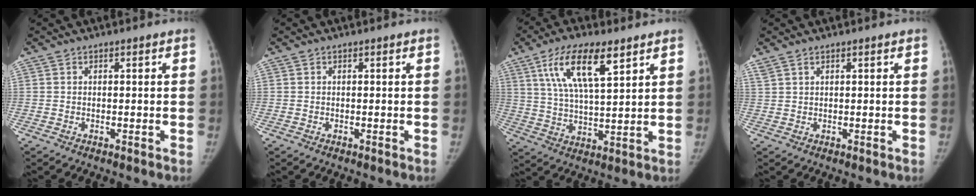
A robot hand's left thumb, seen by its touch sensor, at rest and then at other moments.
{"total": 0.0}
{"total": 13.1, "force": [6.6, 4.3, 10.4], "torque": [-0.176, -0.024, 0.124]}
{"total": 1.7, "force": [1.4, 0.4, 1.0], "torque": [-0.024, 0.011, 0.031]}